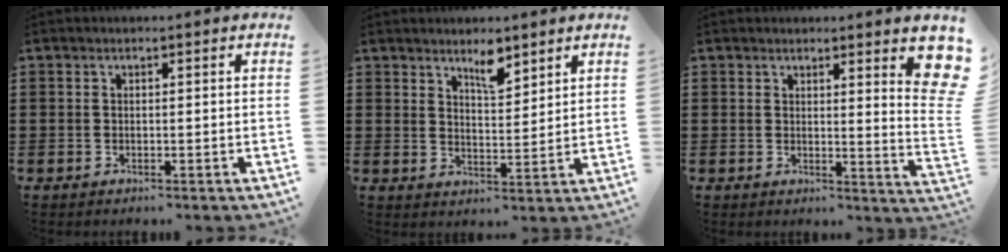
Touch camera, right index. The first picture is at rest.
{"total": 5.0, "force": [4.0, 2.3, 2.1], "torque": [-0.035, -0.005, 0.071]}
{"total": 4.9, "force": [2.9, 0.5, 3.9], "torque": [-0.056, -0.019, 0.043]}